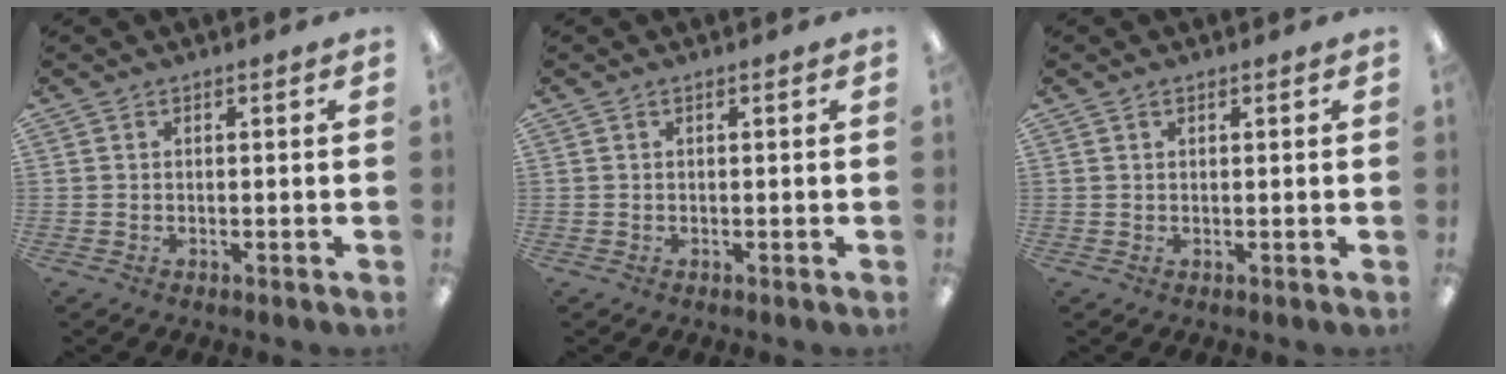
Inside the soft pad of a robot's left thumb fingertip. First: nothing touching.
{"total": 0.0}
{"total": 0.7, "force": [0.5, 0.4, 0.4], "torque": [-0.009, 0.003, 0.009]}